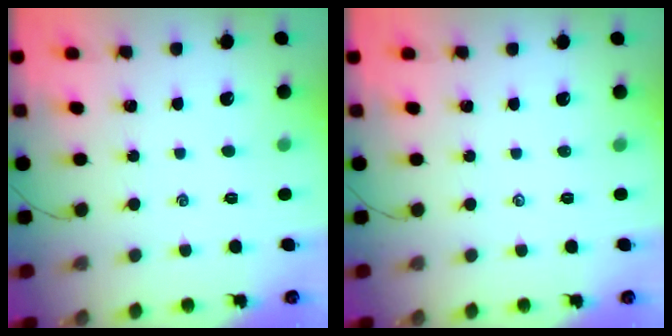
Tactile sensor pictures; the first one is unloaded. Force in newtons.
{"total": 0.0}